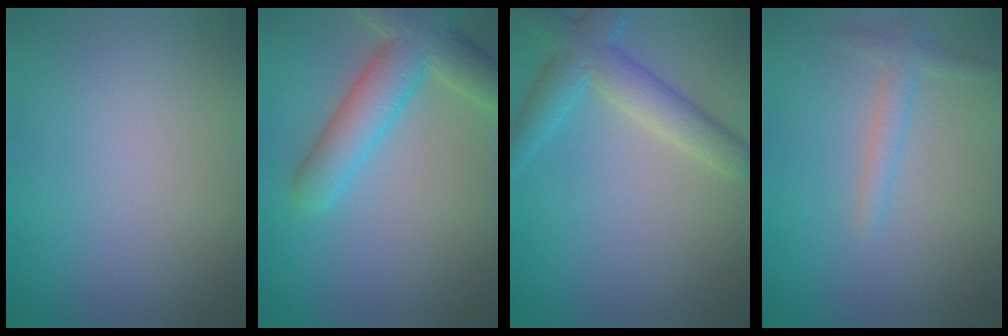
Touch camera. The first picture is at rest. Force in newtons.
{"total": 6.5, "press": 6.4, "slide": 0.5}
{"total": 4.9, "press": 4.9, "slide": 0.2}
{"total": 1.7, "press": 1.7, "slide": 0.1}